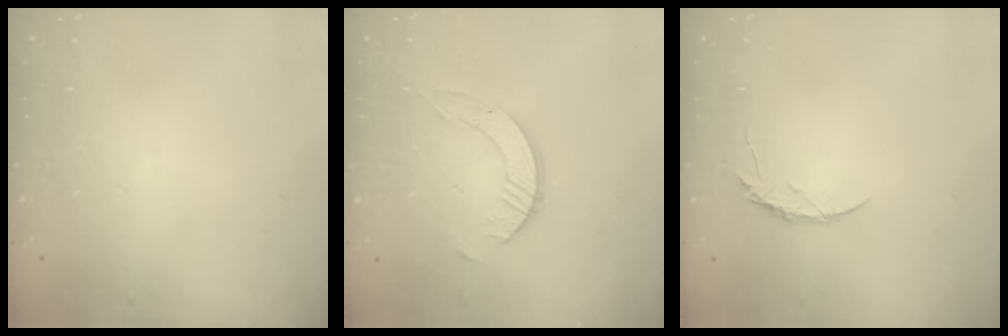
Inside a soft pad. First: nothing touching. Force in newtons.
{"total": 2.9, "press": 2.9, "slide": 0.2}
{"total": 4.2, "press": 4.2, "slide": 0.5}